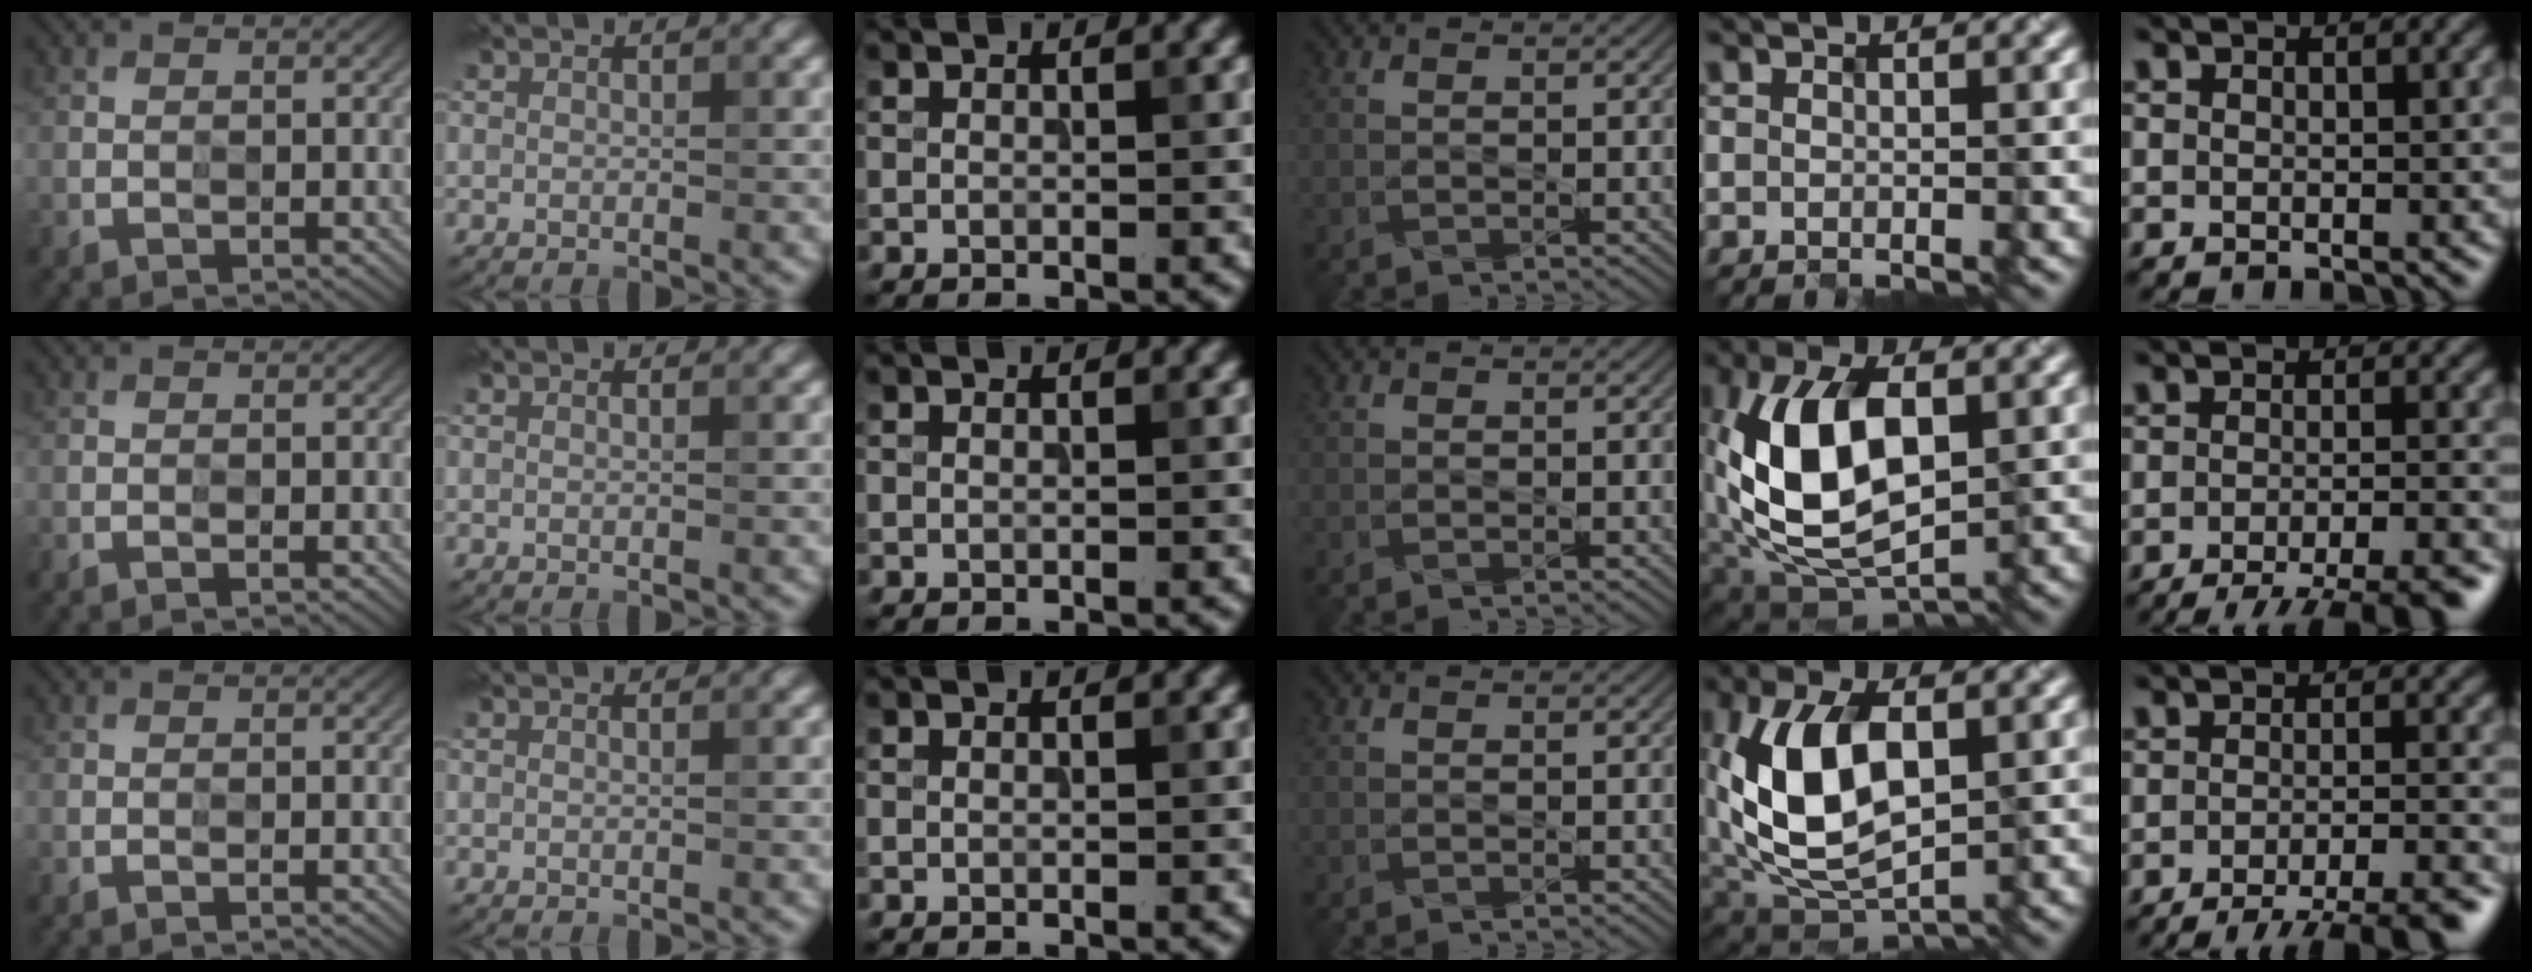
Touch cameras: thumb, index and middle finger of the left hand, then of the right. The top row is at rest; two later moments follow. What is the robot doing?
{"motion": "insert", "object": "drawer"}